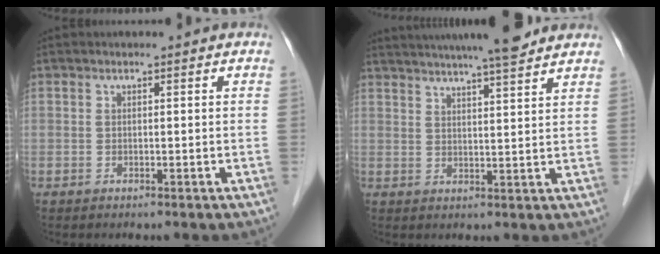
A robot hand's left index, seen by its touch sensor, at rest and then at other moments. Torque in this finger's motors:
{"motor_torque": [0.18, -0.41, 0.73, 0.19]}